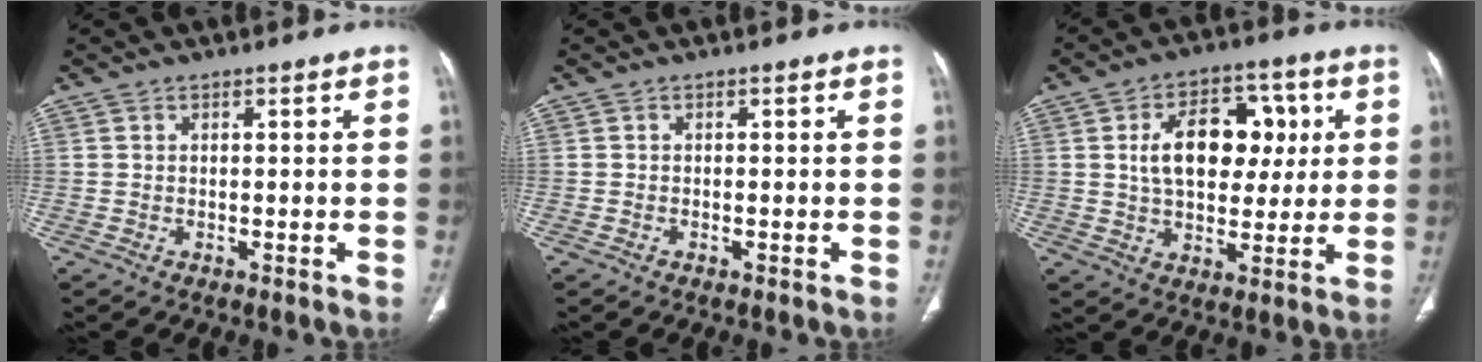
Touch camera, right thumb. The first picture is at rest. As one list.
[{"total": 0.0}, {"total": 14.7, "force": [2.6, 9.6, 10.9], "torque": [-0.126, 0.010, 0.039]}]